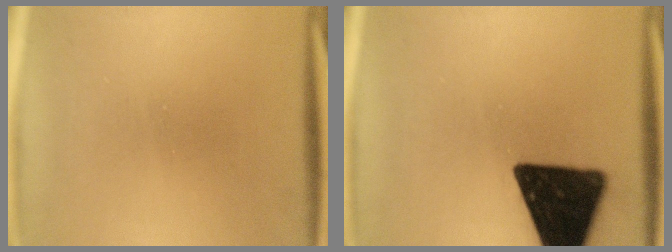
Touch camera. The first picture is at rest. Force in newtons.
{"total": 18.5}